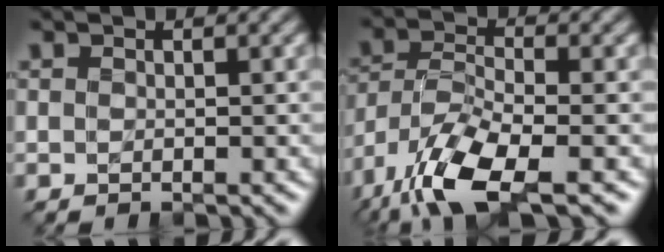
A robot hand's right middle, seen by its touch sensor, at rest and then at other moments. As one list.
[{"total": 9.5, "force": [-6.1, 3.0, 6.7], "torque": [-0.131, -0.012, -0.120]}]